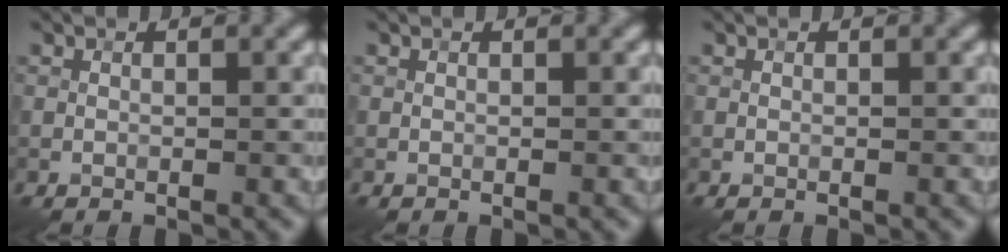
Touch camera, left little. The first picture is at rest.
{"total": 0.0}
{"total": 0.0}